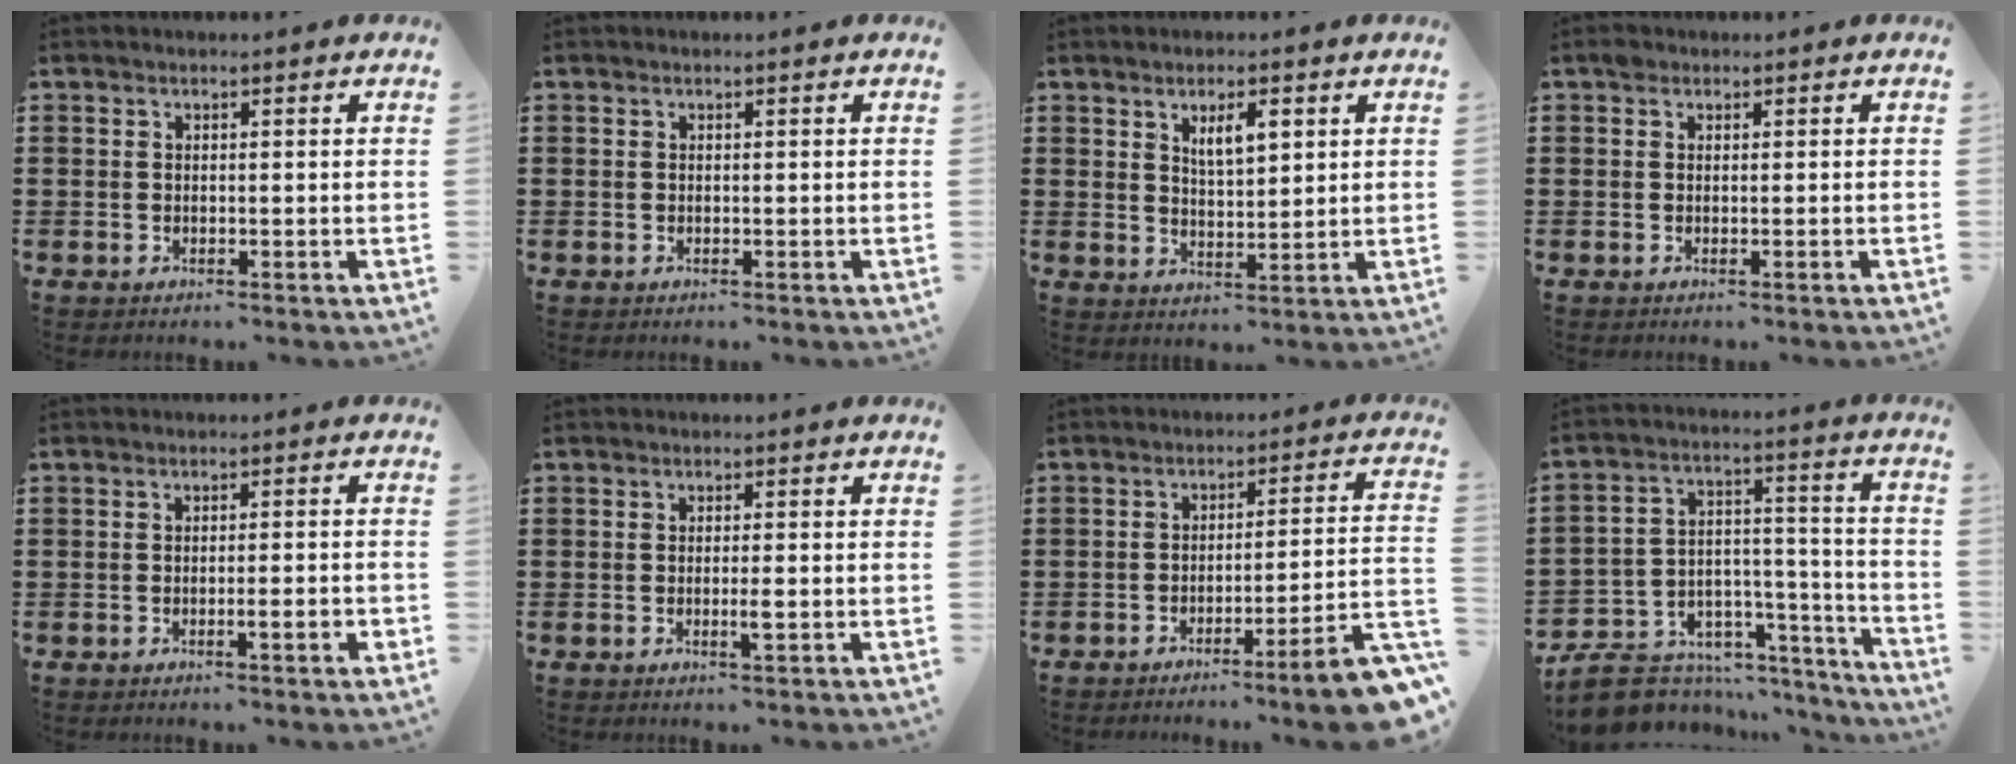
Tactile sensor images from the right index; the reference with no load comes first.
{"total": 0.0}
{"total": 3.9, "force": [1.9, 1.4, 3.1], "torque": [-0.050, 0.000, 0.027]}
{"total": 0.0}
{"total": 2.6, "force": [-0.9, 0.0, 2.4], "torque": [-0.039, -0.005, -0.016]}
{"total": 2.0, "force": [-0.5, 0.0, 1.9], "torque": [-0.033, -0.003, -0.010]}
{"total": 7.9, "force": [-5.4, -0.3, 5.7], "torque": [-0.090, -0.011, -0.103]}
{"total": 8.4, "force": [-7.1, 4.0, 1.8], "torque": [-0.039, 0.009, -0.129]}